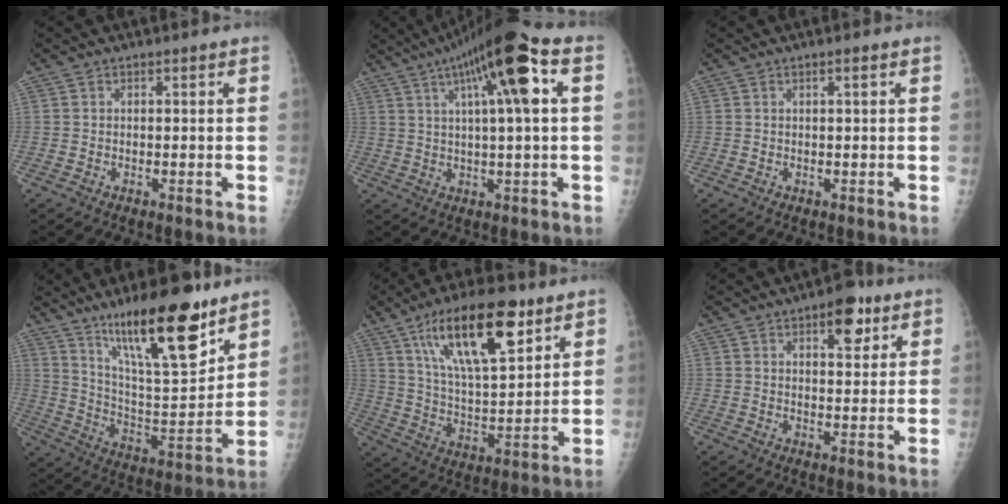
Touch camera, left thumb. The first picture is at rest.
{"total": 15.6, "force": [5.3, 2.5, 14.4], "torque": [-0.243, 0.022, 0.080]}
{"total": 0.7, "force": [0.3, 0.0, 0.7], "torque": [-0.011, 0.001, 0.005]}
{"total": 21.7, "force": [14.3, 5.5, 15.4], "torque": [-0.220, -0.078, 0.246]}
{"total": 19.7, "force": [10.8, 6.9, 15.0], "torque": [-0.225, -0.038, 0.192]}
{"total": 7.2, "force": [3.8, 3.3, 5.1], "torque": [-0.046, -0.015, 0.047]}